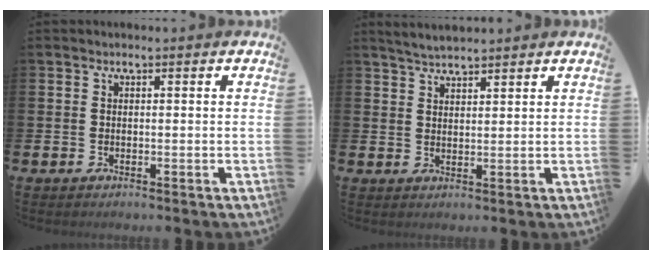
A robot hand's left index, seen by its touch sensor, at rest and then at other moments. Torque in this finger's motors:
{"motor_torque": [0.00, -0.11, 0.32, 0.02]}